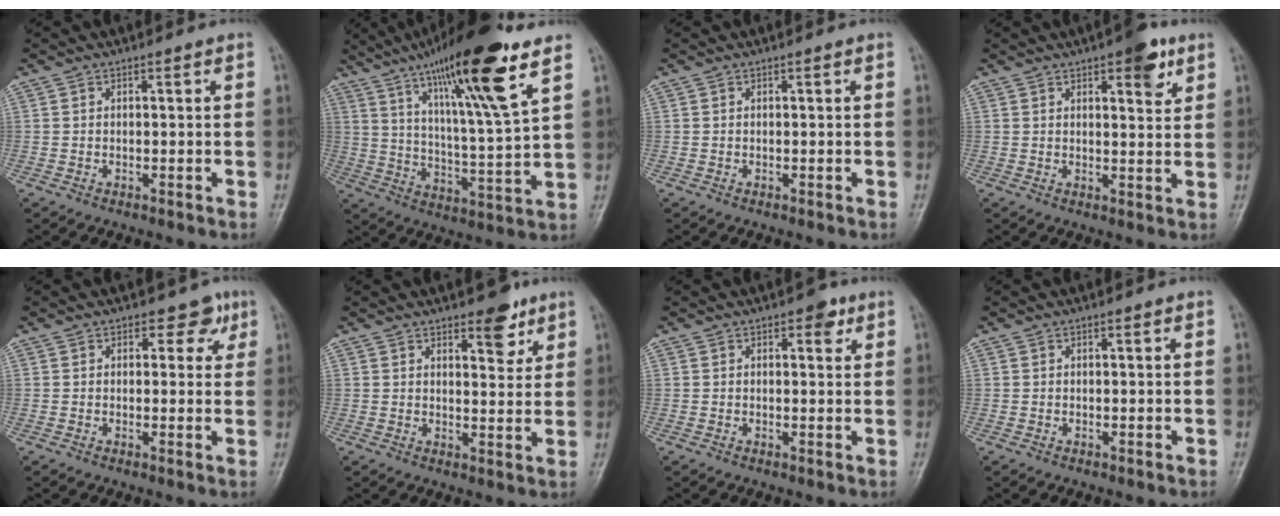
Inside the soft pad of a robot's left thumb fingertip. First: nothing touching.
{"total": 20.4, "force": [12.1, 2.4, 16.3], "torque": [-0.259, -0.050, 0.203]}
{"total": 0.0}
{"total": 6.5, "force": [3.6, 2.4, 4.9], "torque": [-0.047, -0.015, 0.042]}
{"total": 3.9, "force": [1.9, 2.9, 1.8], "torque": [0.013, -0.004, 0.018]}
{"total": 6.0, "force": [3.8, 2.7, 3.8], "torque": [-0.029, -0.022, 0.049]}
{"total": 2.7, "force": [1.4, 1.6, 1.7], "torque": [-0.007, -0.002, 0.014]}
{"total": 0.0}